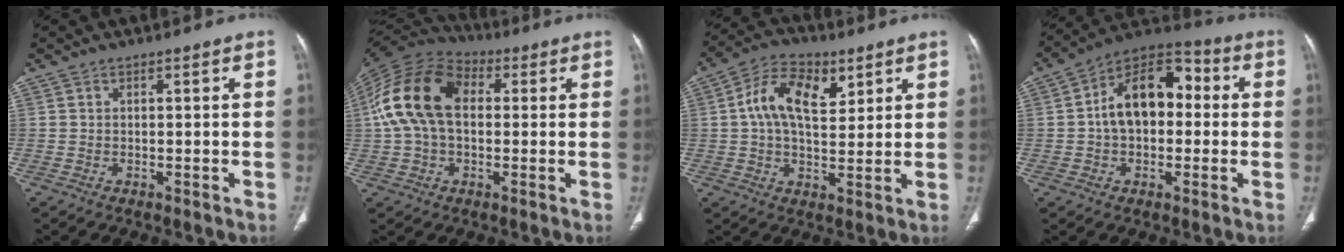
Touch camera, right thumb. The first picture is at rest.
{"total": 16.4, "force": [1.9, 10.8, 12.3], "torque": [-0.238, 0.037, 0.026]}
{"total": 11.8, "force": [3.9, 7.0, 8.7], "torque": [-0.131, 0.001, 0.061]}
{"total": 14.6, "force": [0.7, 9.6, 11.0], "torque": [-0.148, 0.041, -0.002]}